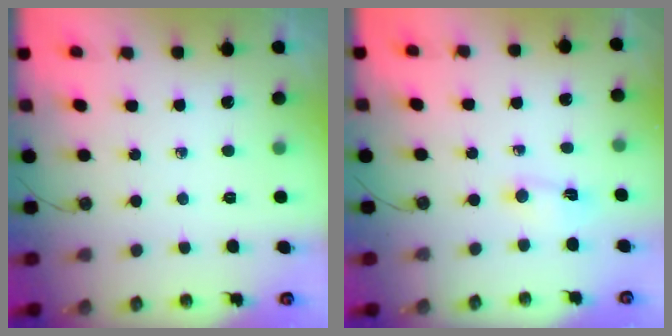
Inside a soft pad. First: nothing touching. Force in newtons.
{"total": 2.8, "press": 1.9, "slide": 2.1}